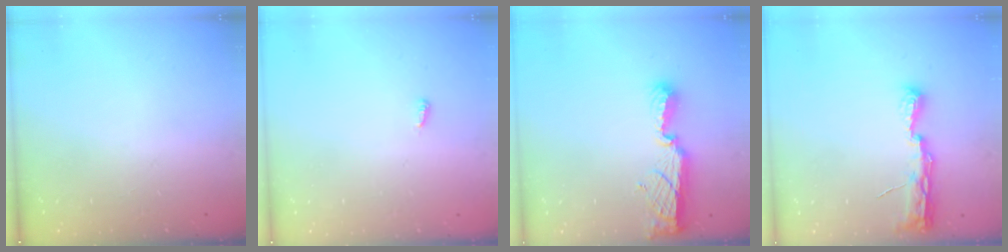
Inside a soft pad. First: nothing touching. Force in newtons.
{"total": 2.9, "press": 2.9, "slide": 0.3}
{"total": 11.4, "press": 10.2, "slide": 4.9}
{"total": 8.2, "press": 8.2, "slide": 1.0}